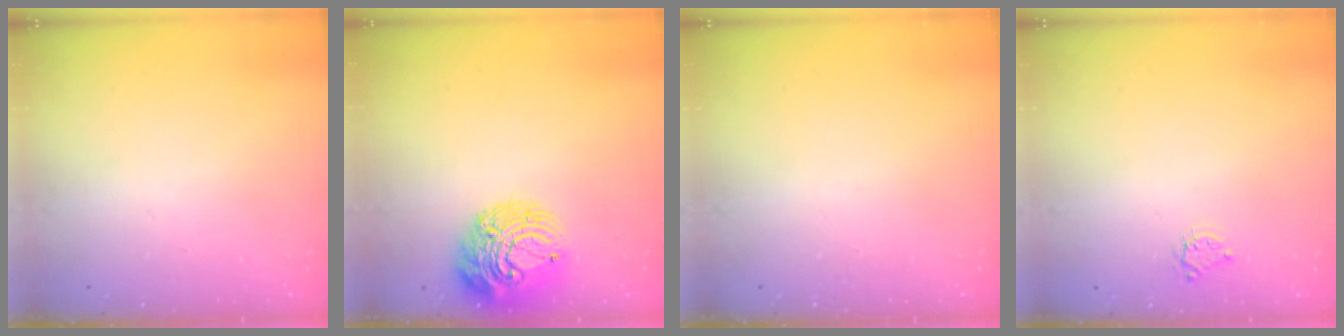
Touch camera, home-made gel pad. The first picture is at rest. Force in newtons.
{"total": 14.9, "press": 14.8, "slide": 1.2}
{"total": 0.0}
{"total": 3.3, "press": 3.3, "slide": 0.3}